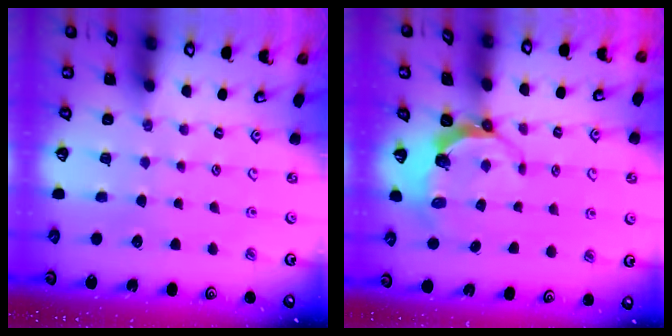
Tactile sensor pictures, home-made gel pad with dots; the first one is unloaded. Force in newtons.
{"total": 5.8, "press": 4.8, "slide": 3.4}